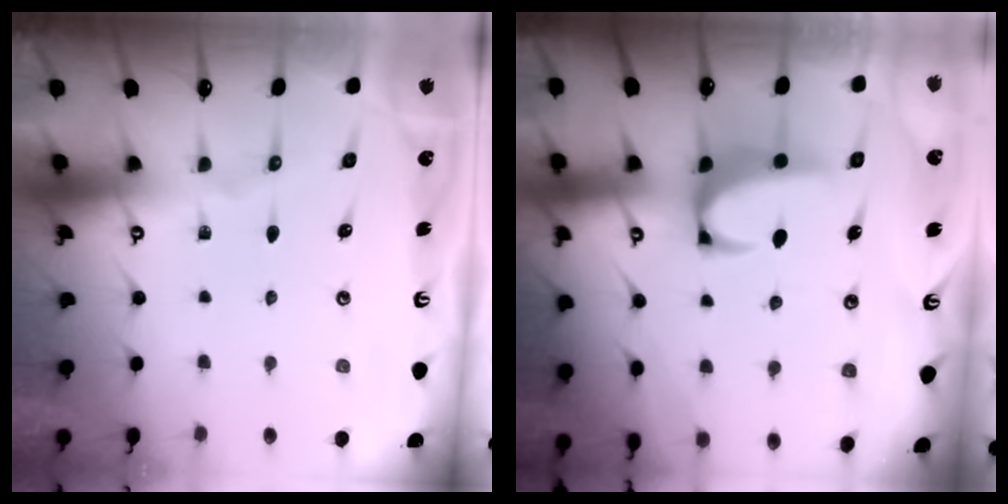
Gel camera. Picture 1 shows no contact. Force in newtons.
{"total": 2.4, "press": 2.3, "slide": 0.9}